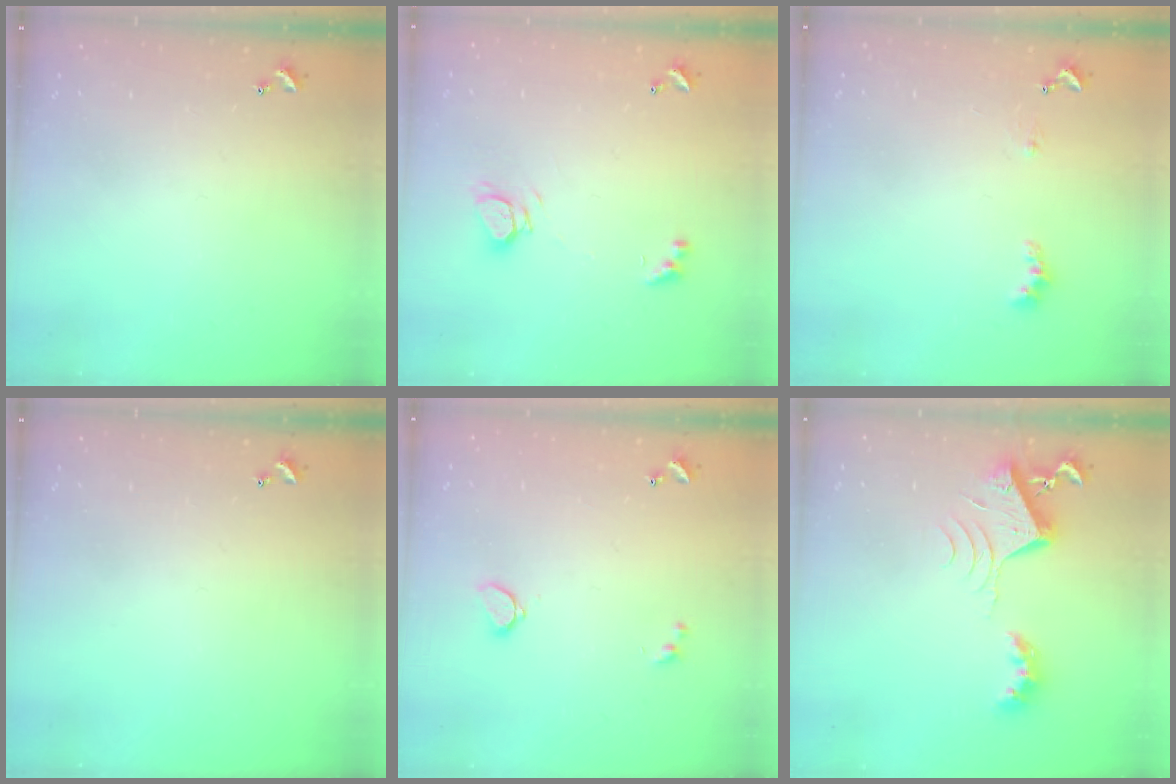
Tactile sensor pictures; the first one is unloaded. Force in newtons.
{"total": 4.8, "press": 4.8, "slide": 0.5}
{"total": 2.0, "press": 1.9, "slide": 0.4}
{"total": 0.0}
{"total": 1.7, "press": 1.7, "slide": 0.5}
{"total": 7.8, "press": 7.7, "slide": 1.1}